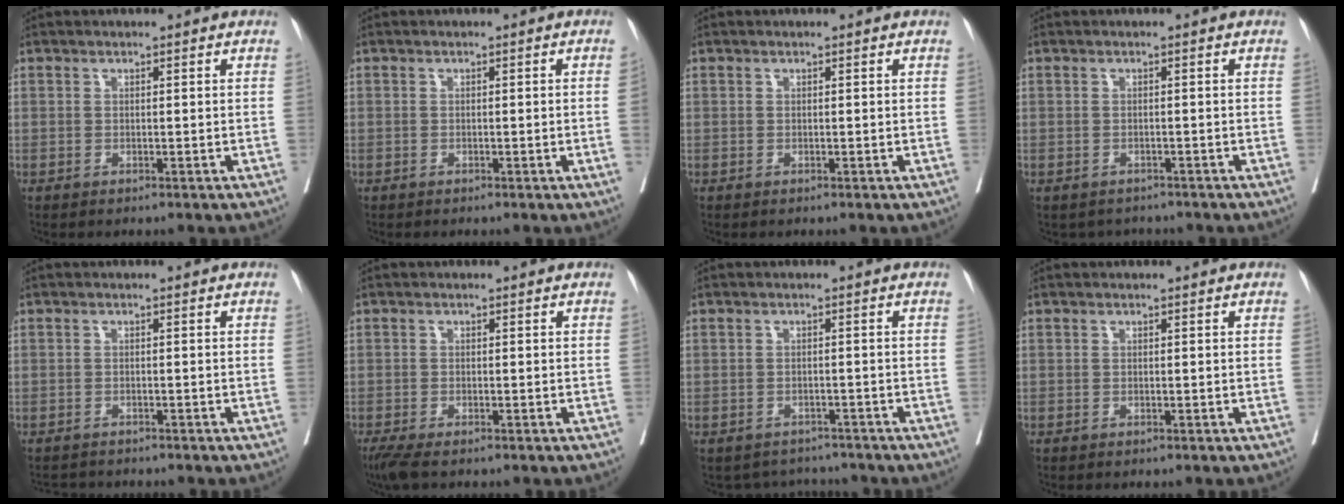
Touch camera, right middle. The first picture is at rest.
{"total": 0.8, "force": [-0.2, -0.2, 0.7], "torque": [-0.008, 0.002, -0.002]}
{"total": 0.0}
{"total": 2.9, "force": [-2.6, 1.4, 0.0], "torque": [0.000, 0.004, -0.036]}
{"total": 2.6, "force": [-2.6, 0.5, 0.2], "torque": [0.001, -0.008, -0.040]}
{"total": 3.1, "force": [-2.3, 0.4, 1.9], "torque": [-0.038, -0.011, -0.044]}
{"total": 4.4, "force": [-4.1, 1.5, -0.6], "torque": [0.011, 0.014, -0.053]}
{"total": 0.0}